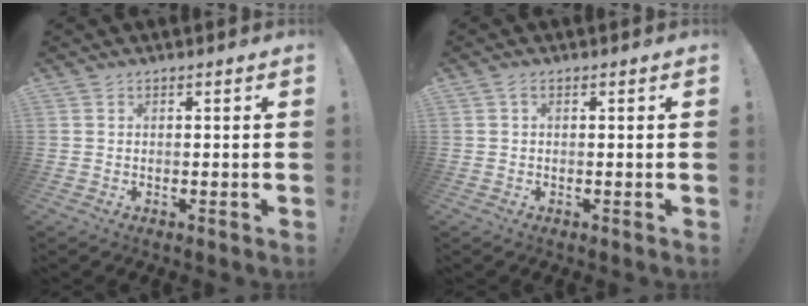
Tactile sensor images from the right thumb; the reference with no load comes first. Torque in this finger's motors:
{"motor_torque": [0.01, -0.02, 0.16, -0.13, 0.00]}